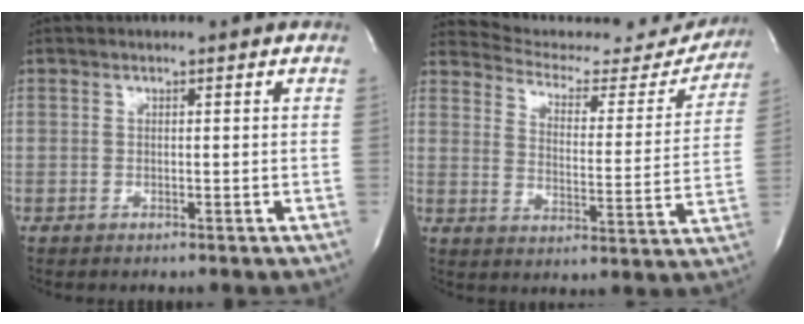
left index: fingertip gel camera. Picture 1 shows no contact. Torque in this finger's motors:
{"motor_torque": [0.20, -0.33, 0.00, 0.00]}